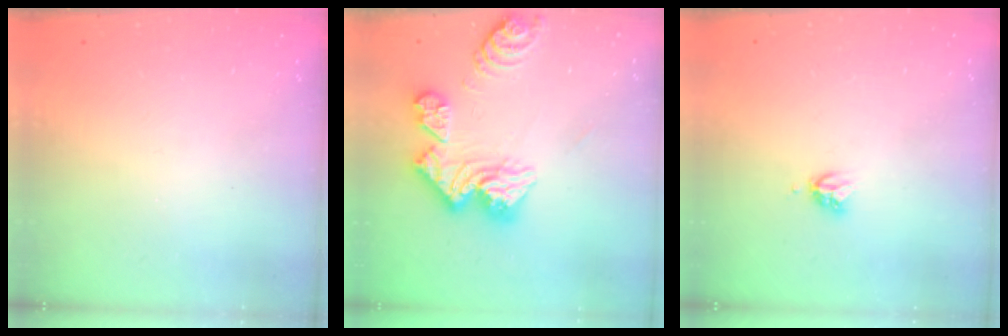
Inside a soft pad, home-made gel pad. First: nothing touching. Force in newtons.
{"total": 13.9, "press": 13.9, "slide": 1.3}
{"total": 3.7, "press": 3.6, "slide": 0.5}